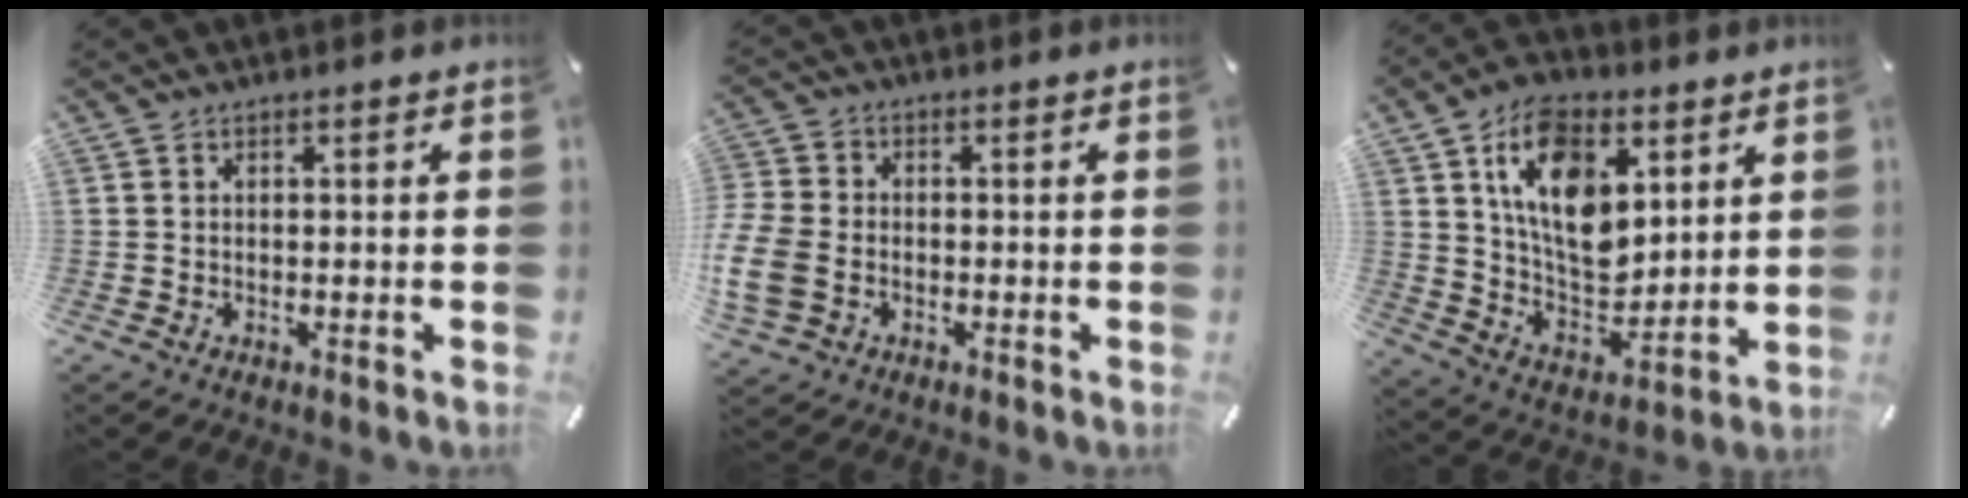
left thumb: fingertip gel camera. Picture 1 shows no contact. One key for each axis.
{"total": 8.6, "fx": -2.2, "fy": 7.0, "fz": 4.5, "tx": -0.112, "ty": 0.016, "tz": -0.037}
{"total": 17.1, "fx": 6.5, "fy": 11.3, "fz": 11.1, "tx": -0.186, "ty": -0.012, "tz": 0.124}